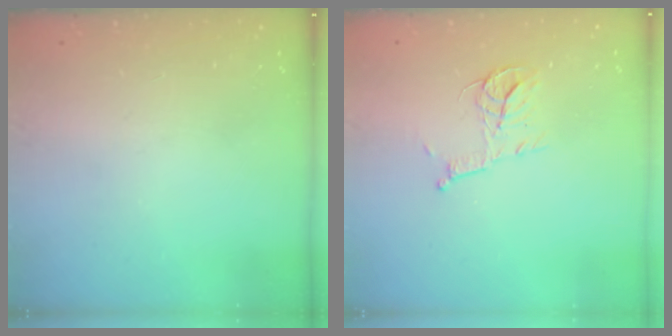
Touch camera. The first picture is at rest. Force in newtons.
{"total": 8.0, "press": 8.0, "slide": 0.3}